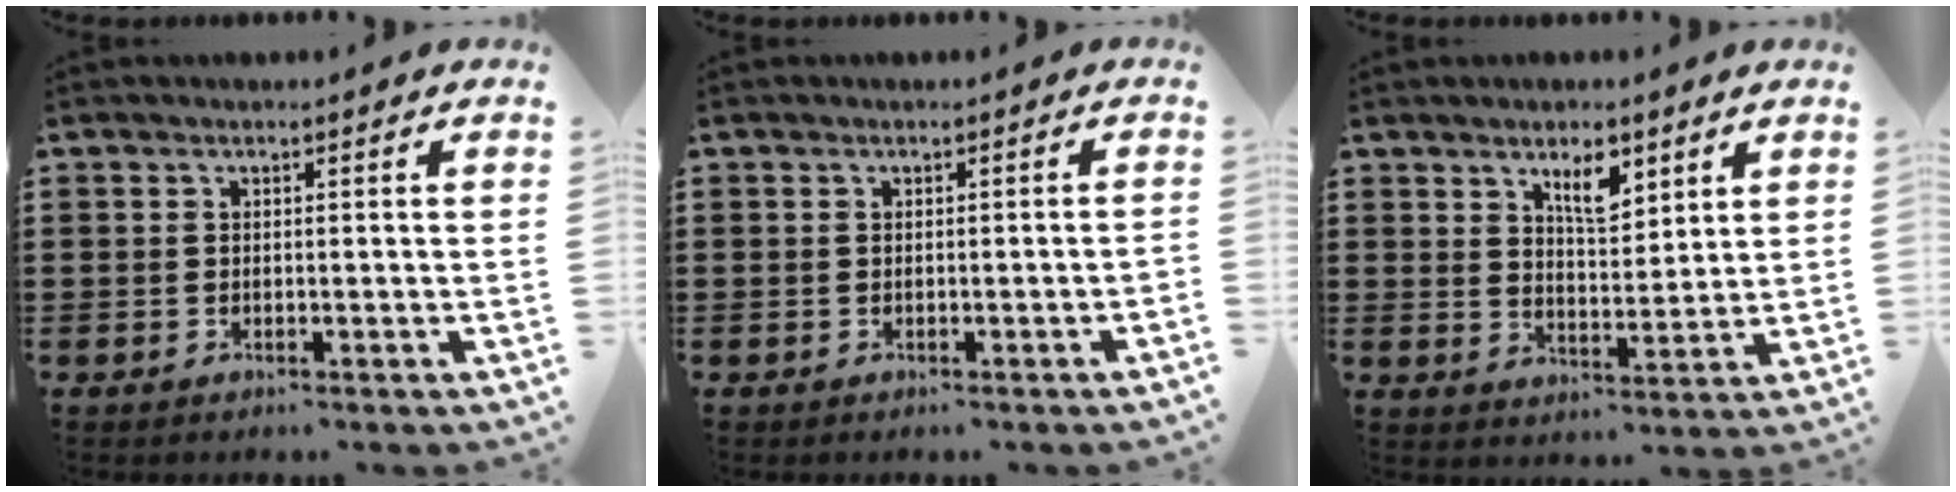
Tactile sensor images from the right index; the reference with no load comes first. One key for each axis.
{"total": 0.5, "fx": -0.4, "fy": 0.1, "fz": 0.3, "tx": -0.008, "ty": -0.003, "tz": -0.006}
{"total": 5.6, "fx": 3.4, "fy": 2.2, "fz": 3.9, "tx": -0.061, "ty": -0.004, "tz": 0.055}